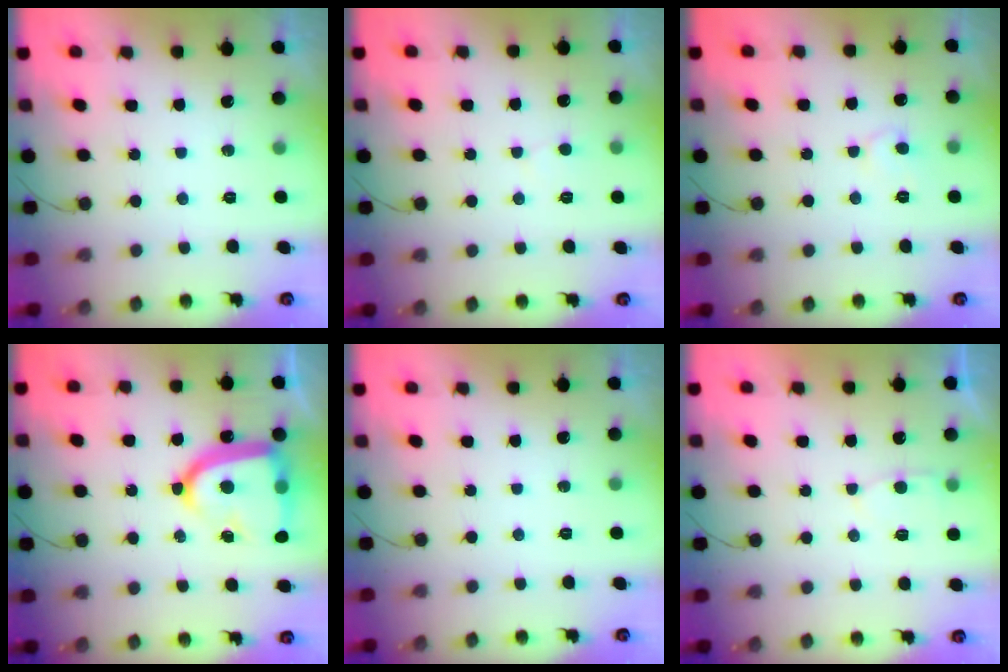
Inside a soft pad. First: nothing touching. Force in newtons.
{"total": 3.2, "press": 3.1, "slide": 0.4}
{"total": 5.5, "press": 5.5, "slide": 0.3}
{"total": 19.3, "press": 19.2, "slide": 1.9}
{"total": 0.0}
{"total": 3.0, "press": 3.0, "slide": 0.4}